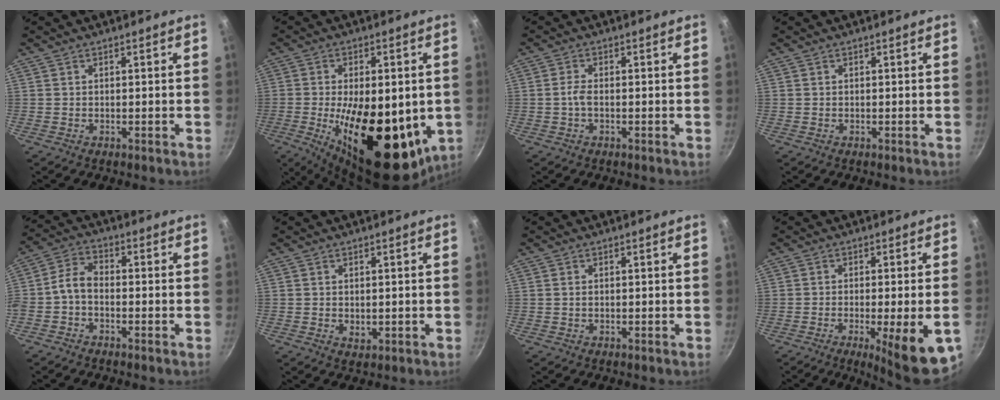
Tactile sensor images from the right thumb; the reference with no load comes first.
{"total": 25.8, "force": [-4.3, 12.4, 22.2], "torque": [-0.310, -0.018, -0.049]}
{"total": 2.1, "force": [-0.4, 0.9, 1.9], "torque": [-0.044, 0.007, -0.013]}
{"total": 0.0}
{"total": 5.0, "force": [-1.8, 3.0, 3.5], "torque": [-0.071, 0.033, -0.046]}
{"total": 1.8, "force": [0.0, 1.3, 1.3], "torque": [-0.020, -0.005, 0.003]}
{"total": 0.6, "force": [0.0, 0.4, 0.4], "torque": [-0.005, 0.002, 0.001]}
{"total": 12.6, "force": [-4.5, 2.4, 11.5], "torque": [-0.148, 0.000, -0.056]}